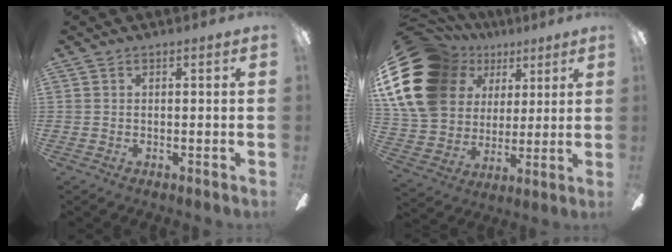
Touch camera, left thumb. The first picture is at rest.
{"total": 23.5, "force": [8.9, 18.0, 12.3], "torque": [-0.270, -0.030, 0.177]}